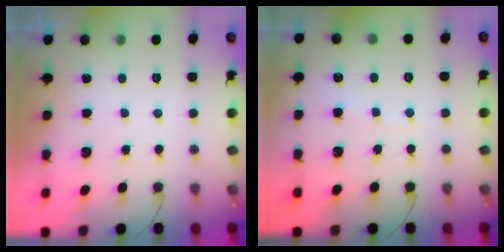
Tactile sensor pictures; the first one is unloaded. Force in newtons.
{"total": 2.6, "press": 2.6, "slide": 0.3}